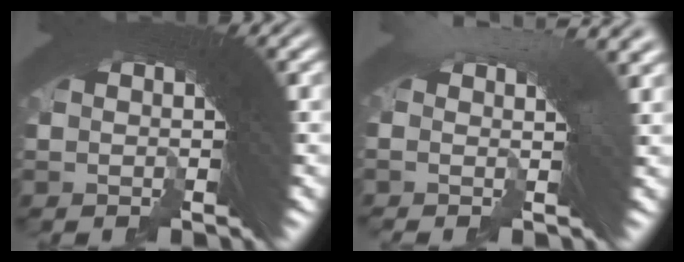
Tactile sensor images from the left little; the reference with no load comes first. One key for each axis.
{"total": 3.2, "fx": 1.6, "fy": 0.4, "fz": 2.7, "tx": -0.019, "ty": 0.023, "tz": 0.014}